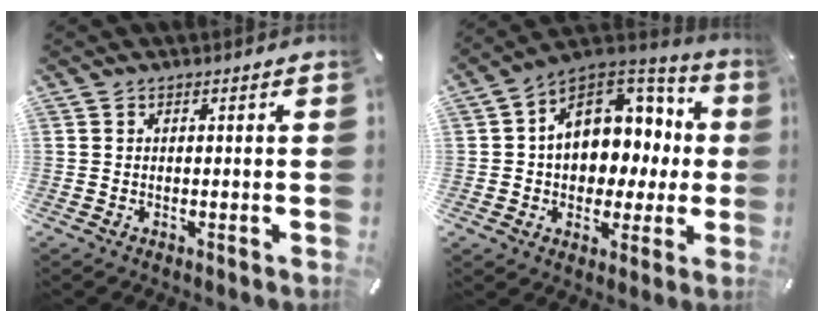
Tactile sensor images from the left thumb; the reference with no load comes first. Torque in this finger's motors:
{"motor_torque": [2.47, 2.54, 0.64, 0.03, 0.18]}